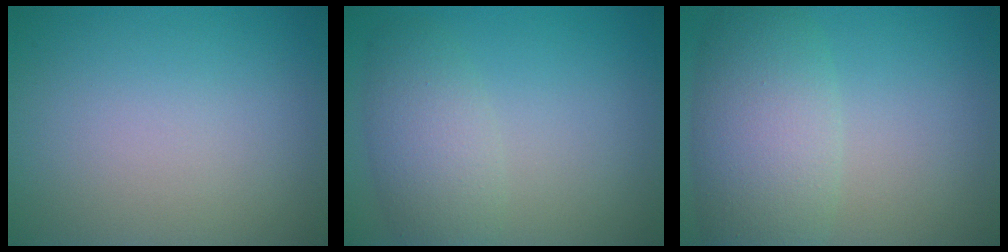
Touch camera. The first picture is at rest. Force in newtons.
{"total": 3.7, "press": 3.7, "slide": 0.2}
{"total": 6.4, "press": 6.4, "slide": 0.4}